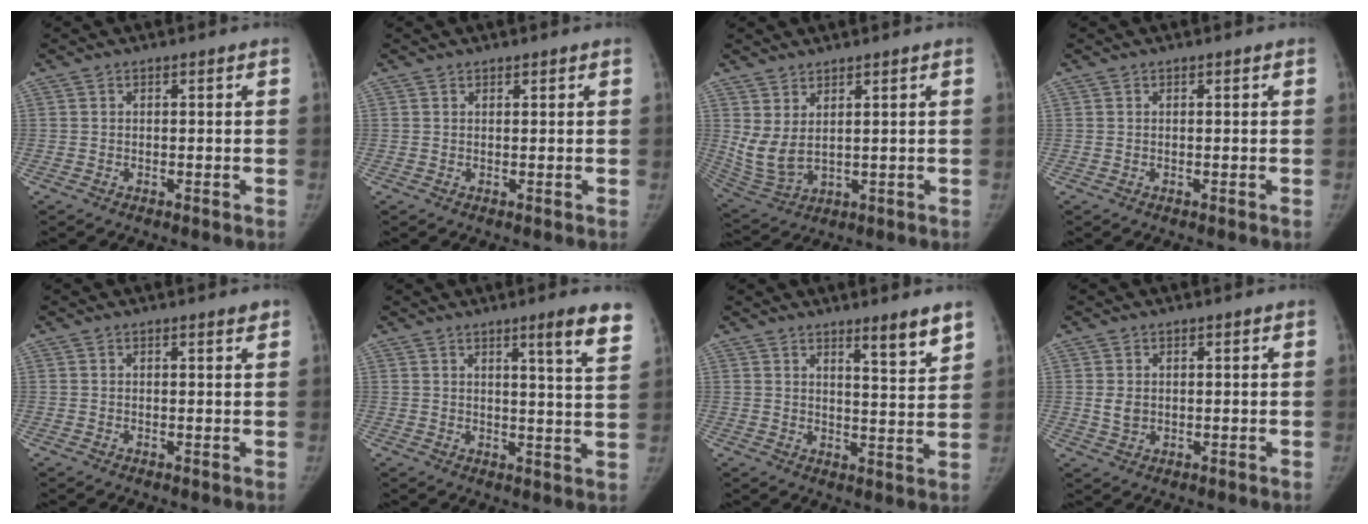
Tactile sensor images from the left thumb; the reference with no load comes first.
{"total": 0.7, "force": [0.6, 0.3, 0.2], "torque": [-0.001, -0.004, 0.009]}
{"total": 7.1, "force": [2.7, 3.4, 5.6], "torque": [-0.120, -0.019, 0.071]}
{"total": 0.0}
{"total": 1.1, "force": [0.9, 0.1, 0.7], "torque": [-0.007, -0.005, 0.011]}
{"total": 8.4, "force": [5.6, 0.2, 6.3], "torque": [-0.074, -0.035, 0.065]}
{"total": 6.7, "force": [4.9, 0.6, 4.6], "torque": [-0.059, -0.041, 0.070]}
{"total": 2.6, "force": [0.5, 2.1, 1.5], "torque": [-0.020, -0.006, 0.015]}